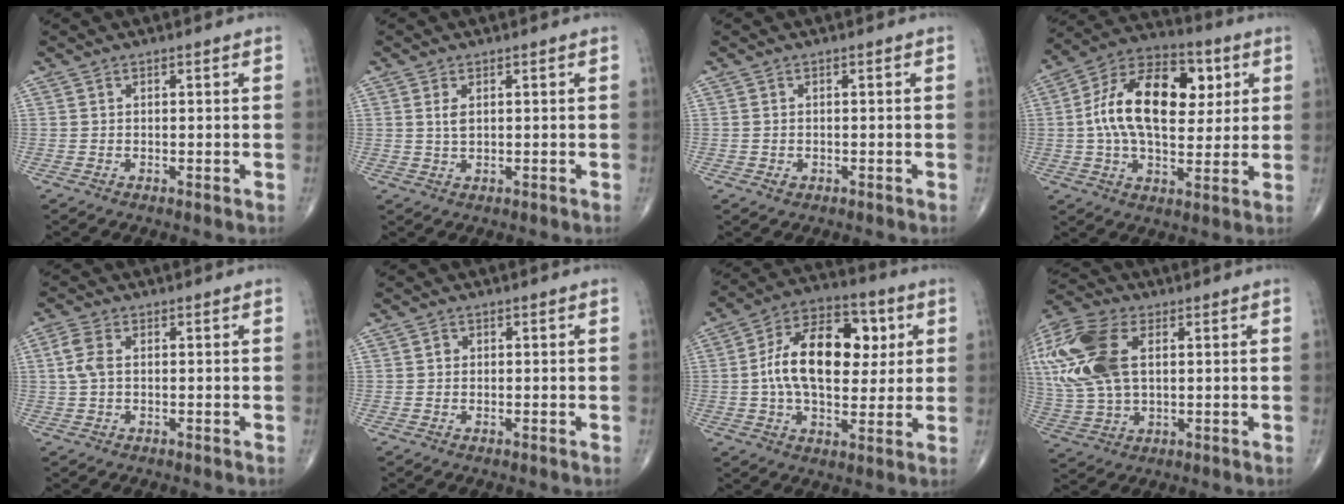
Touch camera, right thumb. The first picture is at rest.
{"total": 2.5, "force": [0.7, 1.2, 2.0], "torque": [-0.040, -0.002, 0.018]}
{"total": 1.1, "force": [-0.3, 1.0, 0.5], "torque": [-0.004, 0.003, -0.003]}
{"total": 20.4, "force": [3.7, 11.8, 16.2], "torque": [-0.248, 0.011, 0.053]}
{"total": 4.2, "force": [0.5, 2.4, 3.4], "torque": [-0.088, 0.010, 0.007]}
{"total": 0.8, "force": [0.1, 0.7, 0.3], "torque": [0.000, 0.002, 0.000]}
{"total": 18.6, "force": [2.6, 10.9, 14.9], "torque": [-0.218, 0.015, 0.036]}
{"total": 22.6, "force": [5.6, 13.5, 17.2], "torque": [-0.425, 0.018, 0.108]}